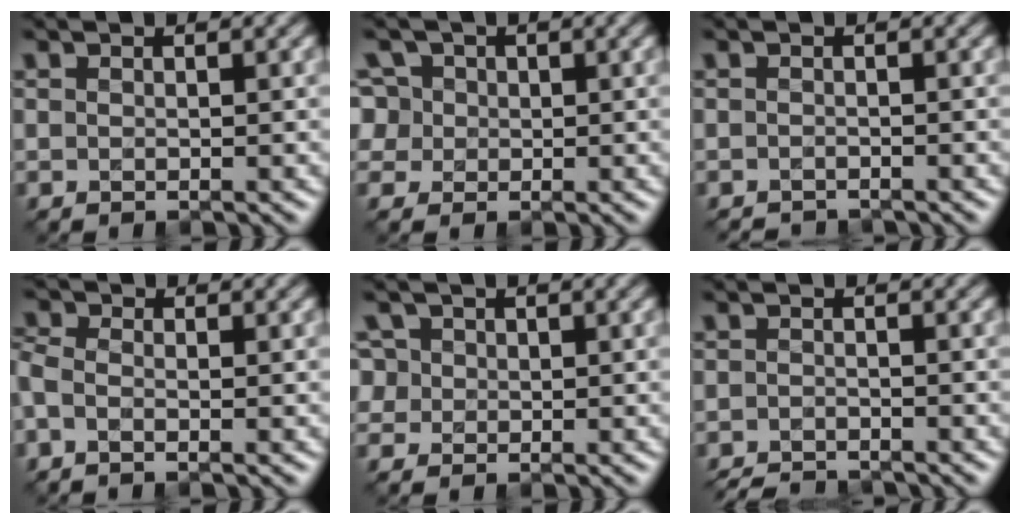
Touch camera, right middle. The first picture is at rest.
{"total": 5.7, "force": [1.9, 4.8, 2.4], "torque": [-0.047, 0.029, 0.009]}
{"total": 1.8, "force": [-1.8, 0.2, 0.2], "torque": [0.001, -0.007, -0.029]}
{"total": 2.3, "force": [-0.6, 1.5, 1.7], "torque": [-0.044, 0.002, -0.026]}
{"total": 4.1, "force": [1.4, 3.4, 1.7], "torque": [-0.031, 0.023, 0.007]}
{"total": 2.8, "force": [-2.6, 0.4, 0.7], "torque": [-0.009, -0.006, -0.052]}